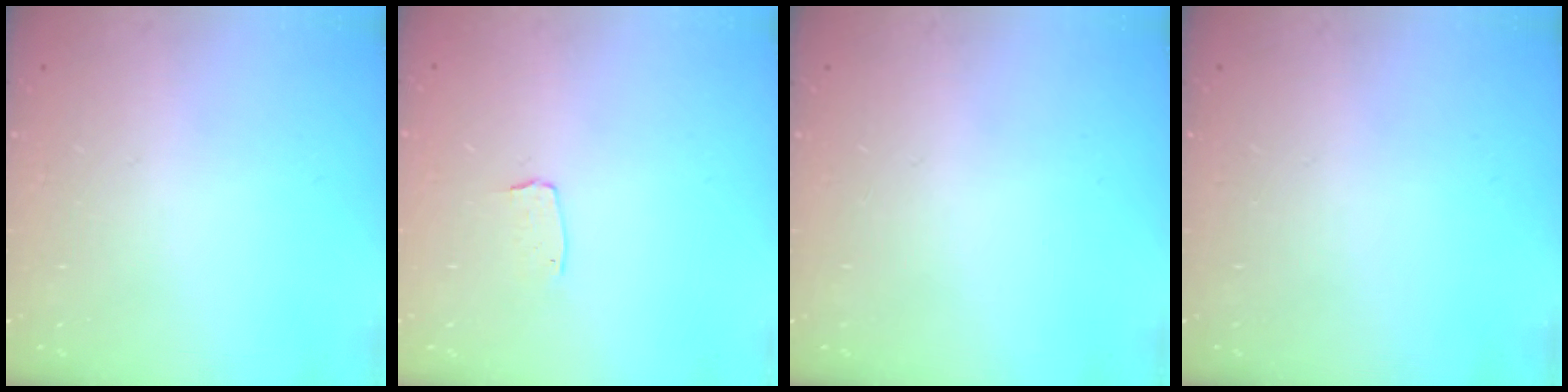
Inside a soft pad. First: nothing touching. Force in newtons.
{"total": 4.0, "press": 3.9, "slide": 0.2}
{"total": 0.0}
{"total": 0.0}